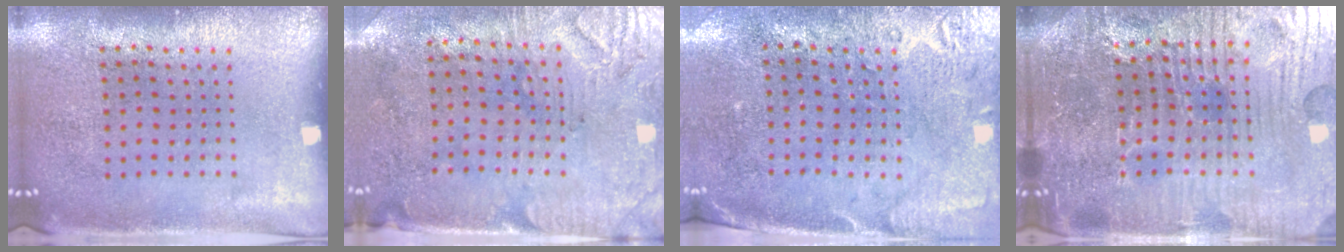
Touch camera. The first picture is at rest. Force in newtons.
{"total": 3.1, "press": 2.6, "slide": 1.6}
{"total": 2.8, "press": 2.3, "slide": 1.5}
{"total": 6.0, "press": 5.6, "slide": 2.1}